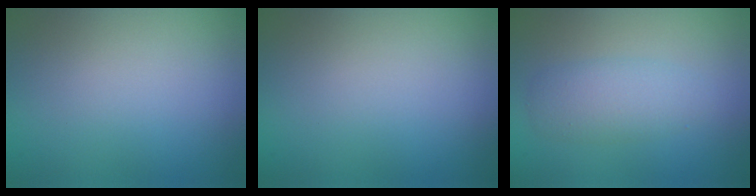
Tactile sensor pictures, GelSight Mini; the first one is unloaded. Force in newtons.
{"total": 0.0}
{"total": 2.9, "press": 2.9, "slide": 0.1}